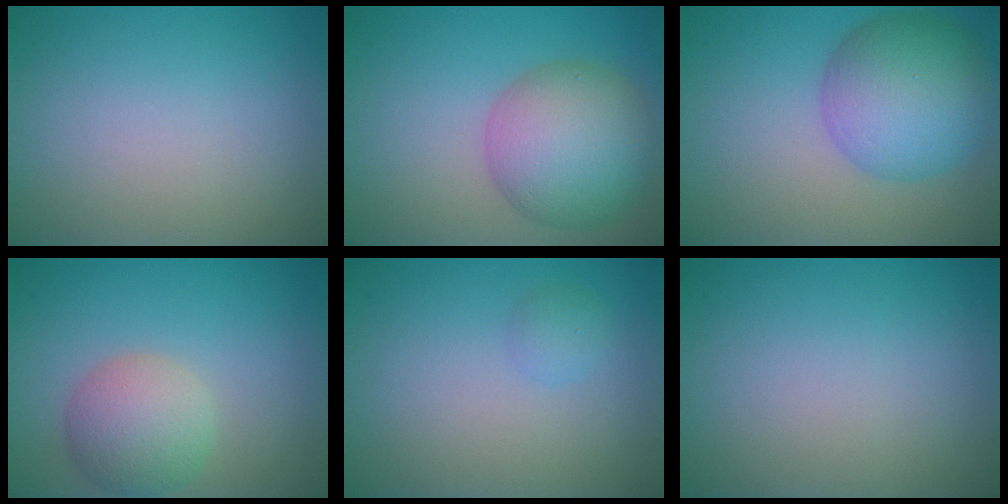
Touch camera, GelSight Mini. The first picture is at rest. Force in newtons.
{"total": 8.1, "press": 8.1, "slide": 0.3}
{"total": 8.2, "press": 8.2, "slide": 0.3}
{"total": 4.7, "press": 4.7, "slide": 0.1}
{"total": 1.1, "press": 1.1, "slide": 0.1}
{"total": 0.0}